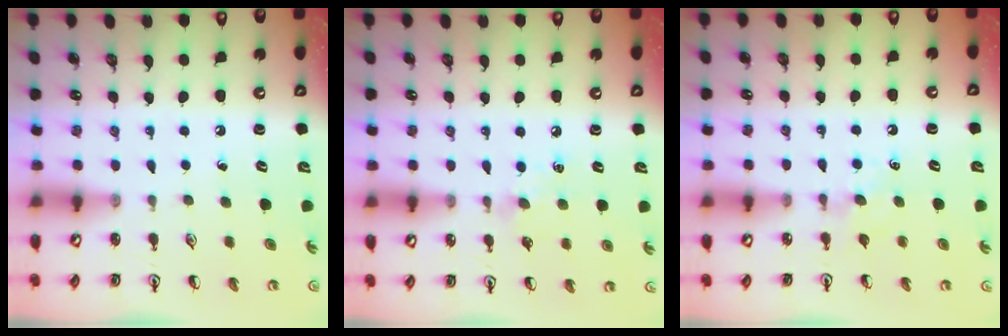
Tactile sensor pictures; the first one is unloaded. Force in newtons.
{"total": 6.5, "press": 6.4, "slide": 1.1}
{"total": 4.4, "press": 4.4, "slide": 0.6}